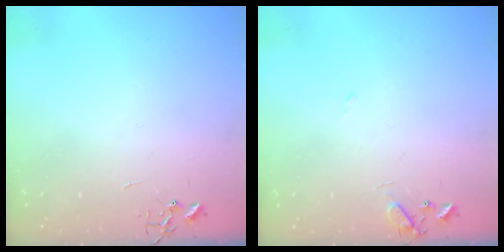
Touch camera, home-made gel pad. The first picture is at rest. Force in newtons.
{"total": 8.6, "press": 8.5, "slide": 1.1}